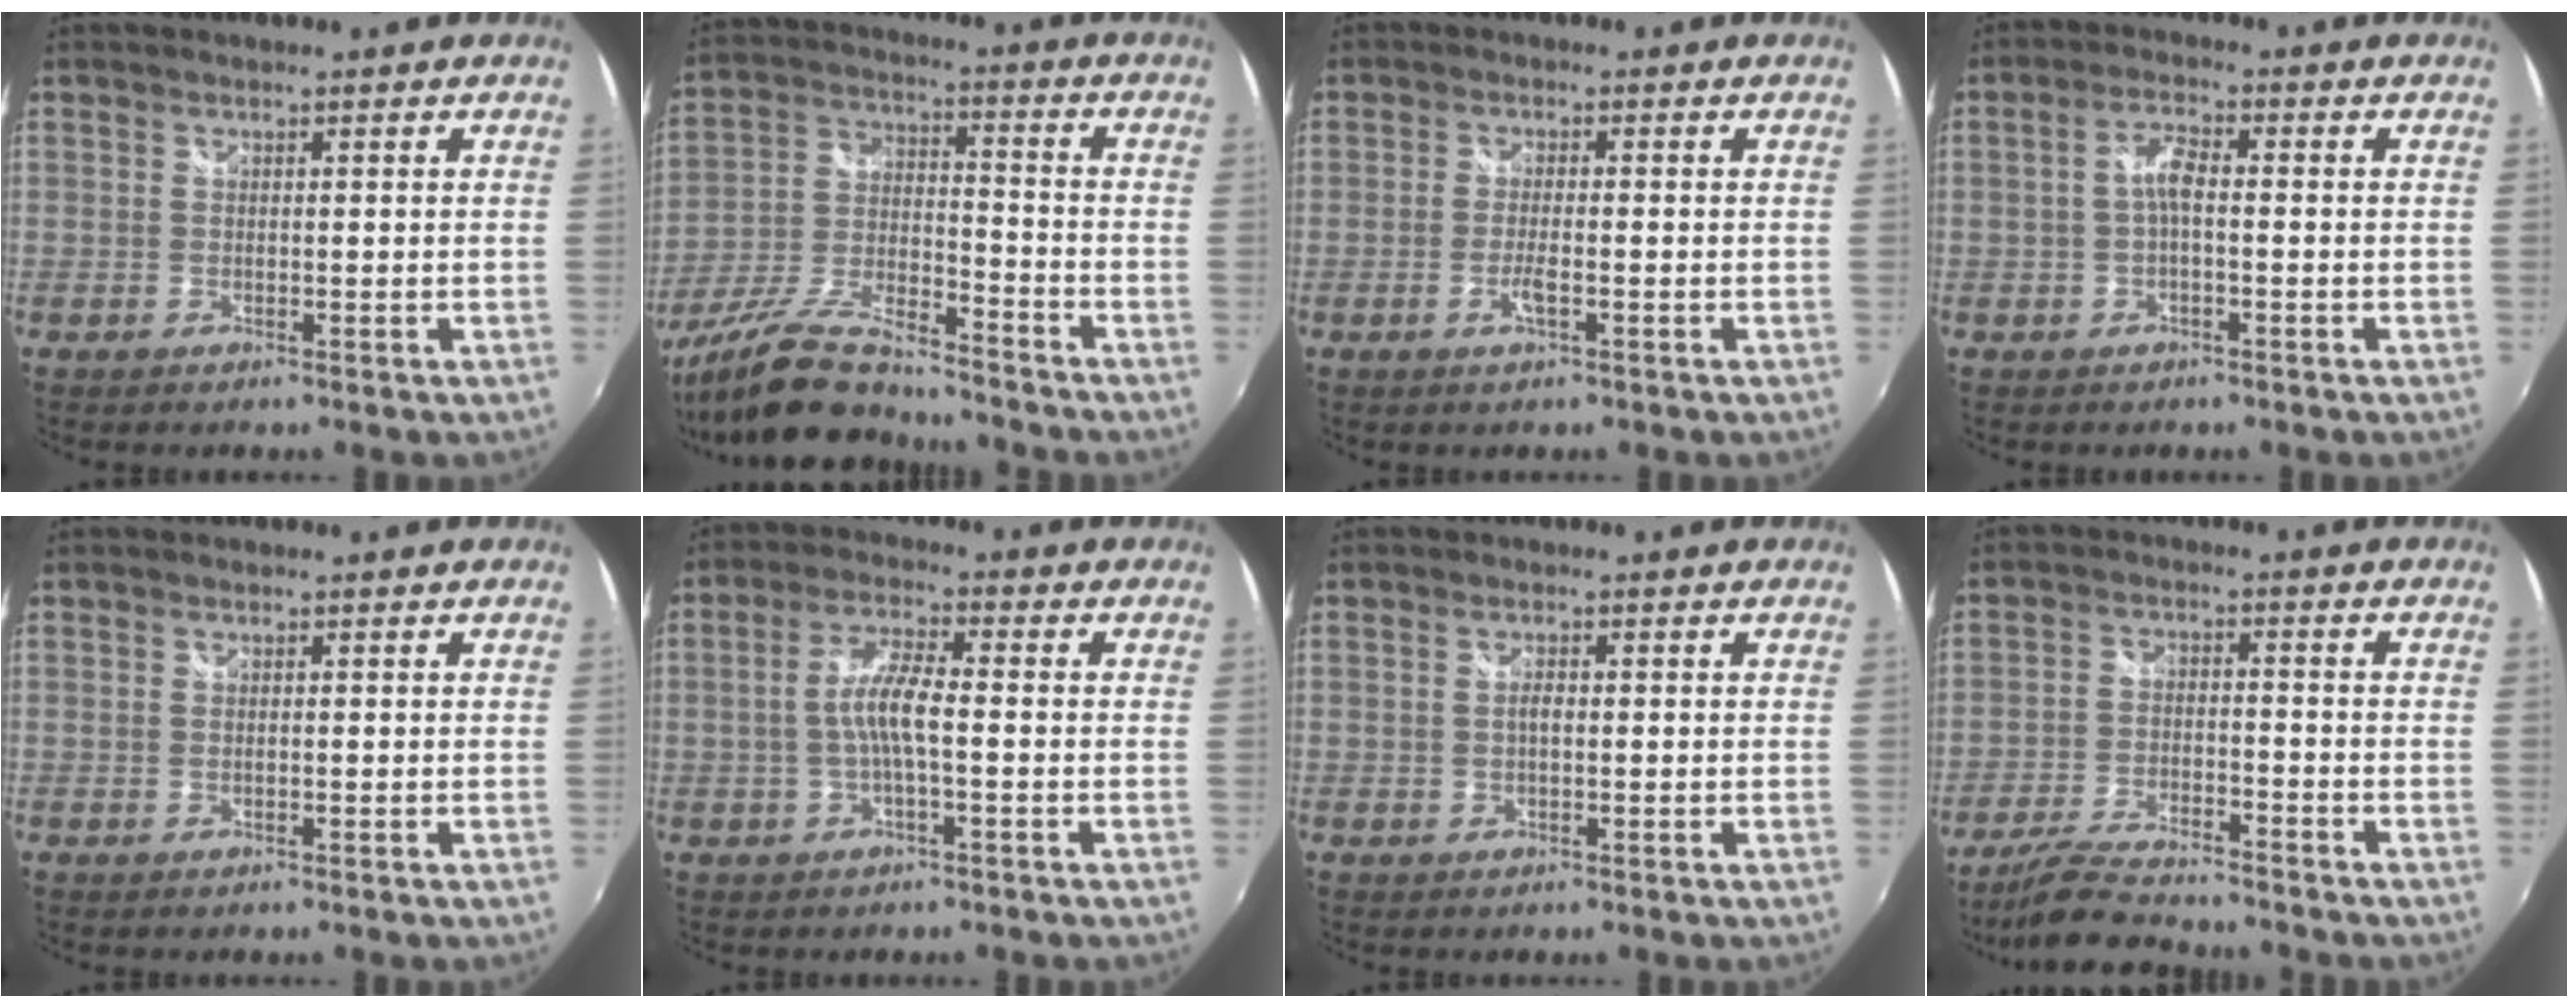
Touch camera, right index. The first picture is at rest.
{"total": 16.3, "force": [-14.0, 3.0, 7.7], "torque": [-0.172, -0.023, -0.257]}
{"total": 2.8, "force": [-1.2, 0.4, 2.4], "torque": [-0.051, -0.003, -0.024]}
{"total": 3.1, "force": [-0.6, 0.9, 2.9], "torque": [-0.061, 0.010, -0.013]}
{"total": 0.0}
{"total": 5.7, "force": [-1.0, 0.9, 5.6], "torque": [-0.114, 0.008, -0.018]}
{"total": 1.1, "force": [0.0, 0.5, 1.0], "torque": [-0.018, 0.002, -0.003]}
{"total": 10.8, "force": [-9.6, 1.7, 4.4], "torque": [-0.113, -0.018, -0.173]}